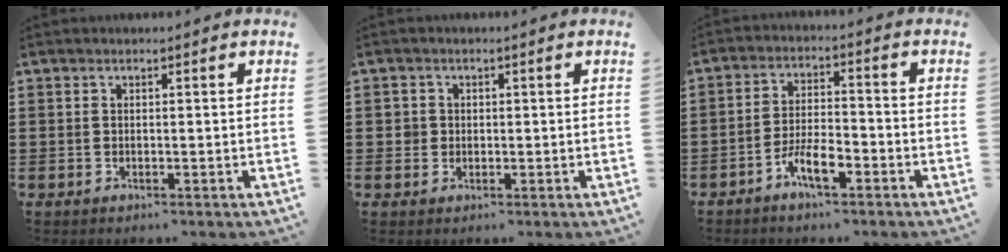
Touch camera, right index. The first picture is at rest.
{"total": 1.7, "force": [0.1, 1.6, 0.3], "torque": [-0.012, 0.009, -0.001]}
{"total": 5.4, "force": [-3.4, 1.7, 3.8], "torque": [-0.084, 0.004, -0.069]}